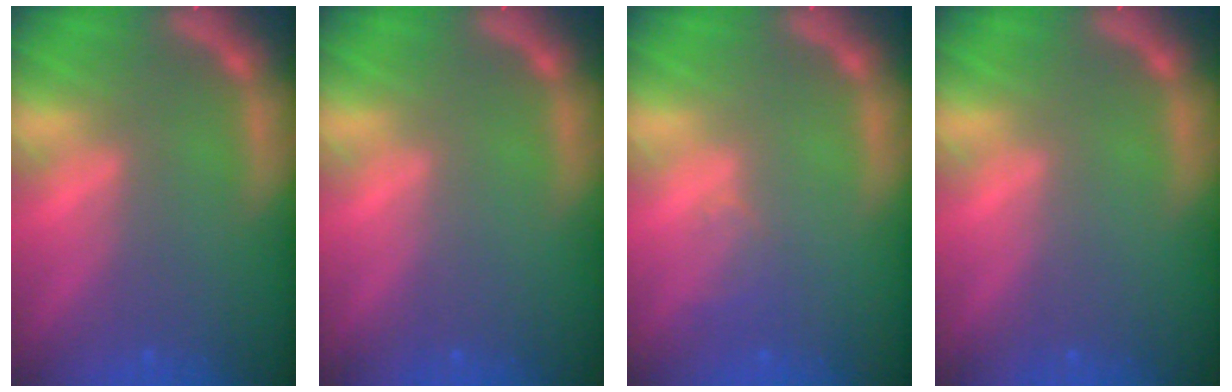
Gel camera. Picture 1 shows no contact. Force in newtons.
{"total": 0.0}
{"total": 1.5}
{"total": 0.0}